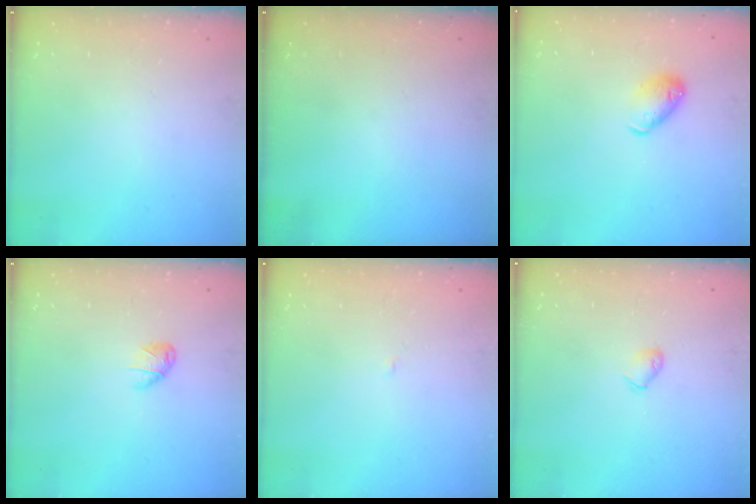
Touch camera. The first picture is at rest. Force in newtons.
{"total": 0.0}
{"total": 7.6, "press": 7.5, "slide": 0.9}
{"total": 5.5, "press": 5.3, "slide": 1.4}
{"total": 1.9, "press": 1.9, "slide": 0.3}
{"total": 3.1, "press": 3.1, "slide": 0.6}